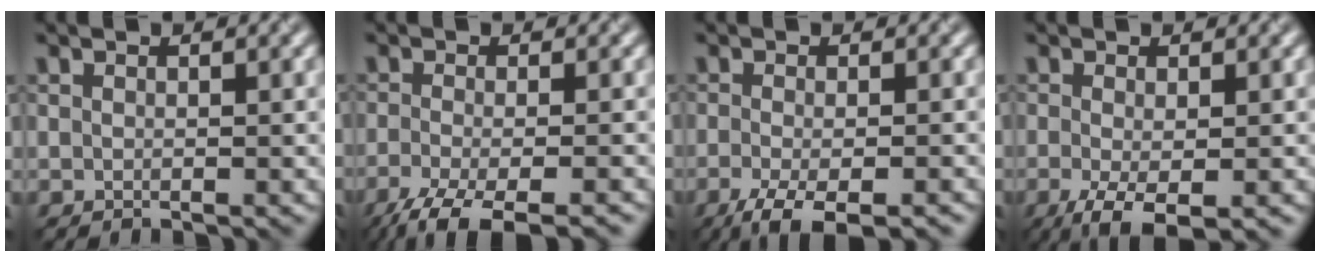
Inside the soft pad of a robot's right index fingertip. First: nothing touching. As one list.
[{"total": 6.3, "force": [-4.4, 1.6, 4.3], "torque": [-0.071, -0.016, -0.082]}, {"total": 5.3, "force": [-3.2, 1.4, 3.9], "torque": [-0.068, -0.010, -0.057]}, {"total": 4.2, "force": [-1.7, 1.4, 3.6], "torque": [-0.074, -0.009, -0.031]}]